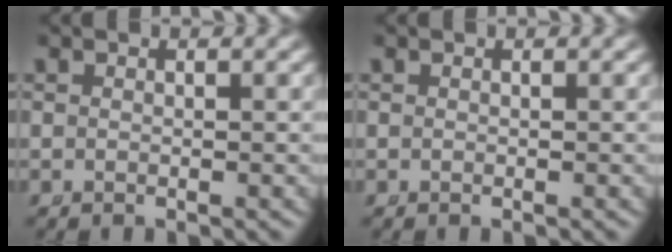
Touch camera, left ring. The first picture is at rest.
{"total": 0.0}